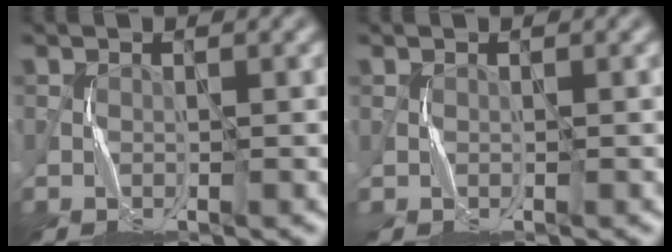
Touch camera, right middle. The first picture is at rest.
{"total": 0.0}